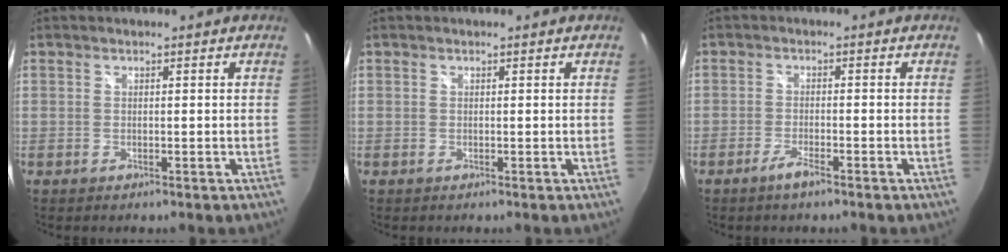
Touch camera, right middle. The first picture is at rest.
{"total": 0.0}
{"total": 5.1, "force": [-3.6, 1.2, 3.4], "torque": [-0.080, -0.004, -0.066]}